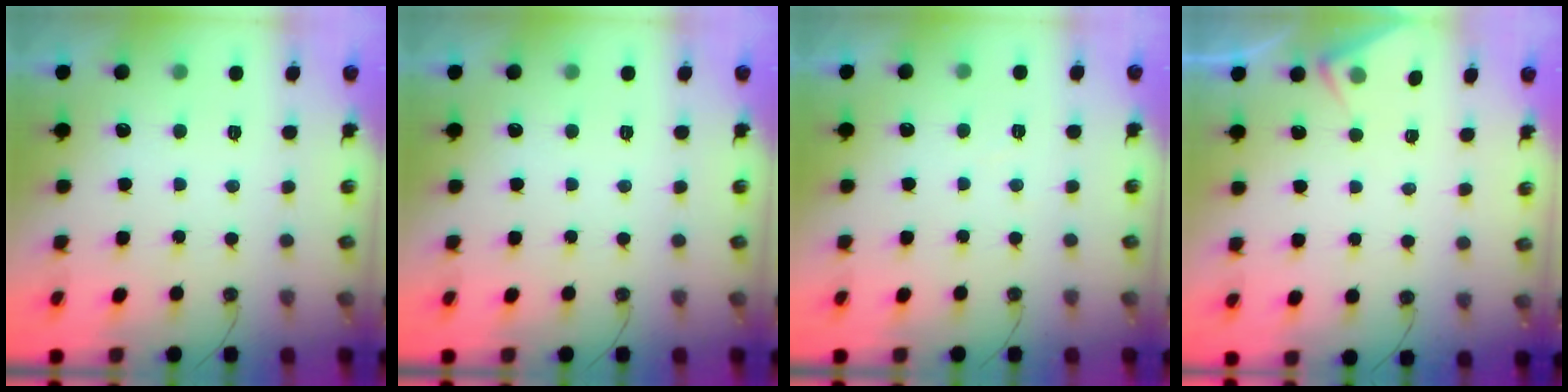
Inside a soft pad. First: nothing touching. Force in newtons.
{"total": 0.0}
{"total": 2.9, "press": 2.9, "slide": 0.5}
{"total": 3.8, "press": 3.8, "slide": 0.6}